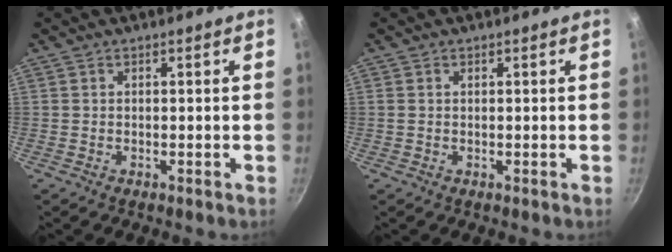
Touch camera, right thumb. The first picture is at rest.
{"total": 0.6, "force": [0.2, 0.4, 0.4], "torque": [-0.009, 0.002, 0.003]}